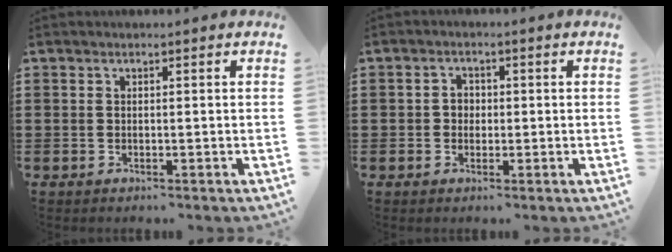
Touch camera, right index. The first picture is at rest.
{"total": 1.9, "force": [-0.2, 1.7, 0.8], "torque": [-0.021, 0.007, -0.007]}